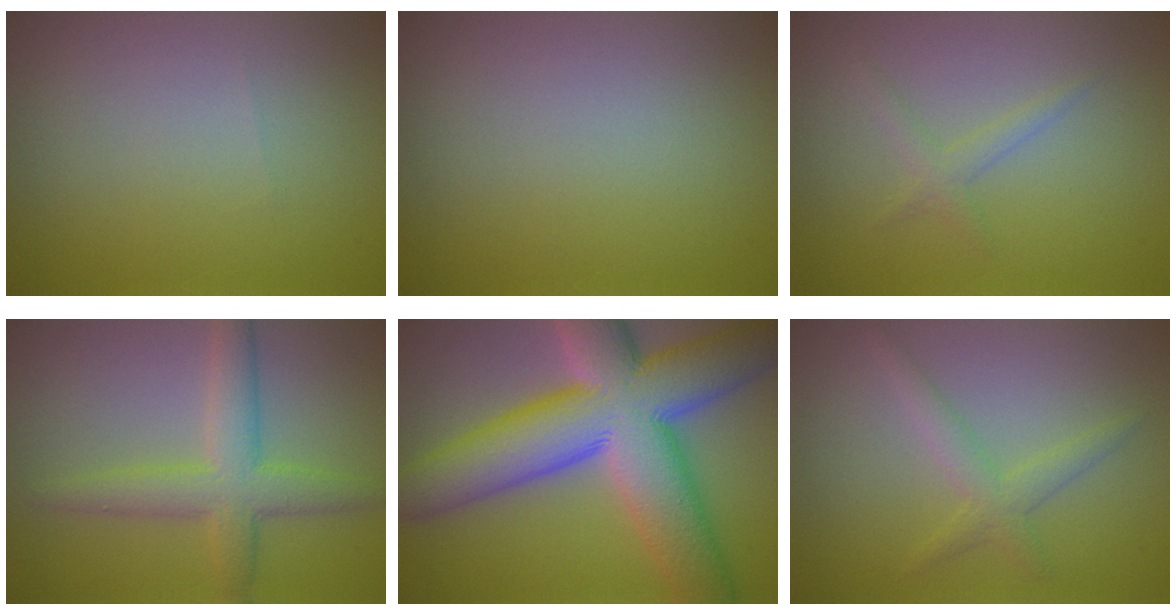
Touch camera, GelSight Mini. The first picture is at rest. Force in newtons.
{"total": 0.0}
{"total": 1.3, "press": 1.3, "slide": 0.1}
{"total": 4.5, "press": 4.5, "slide": 0.1}
{"total": 14.4, "press": 14.4, "slide": 0.9}
{"total": 2.2, "press": 2.2, "slide": 0.1}